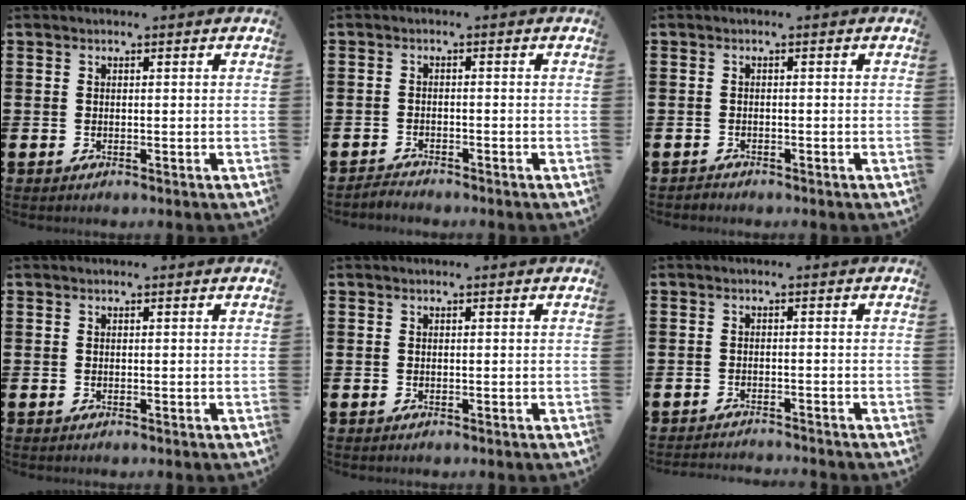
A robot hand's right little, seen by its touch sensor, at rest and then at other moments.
{"total": 1.3, "force": [-1.3, 0.0, 0.0], "torque": [-0.003, 0.002, -0.027]}
{"total": 0.6, "force": [-0.6, 0.2, 0.0], "torque": [-0.001, -0.001, -0.013]}
{"total": 0.0}
{"total": 0.0}
{"total": 1.3, "force": [-1.3, -0.1, 0.0], "torque": [-0.002, 0.002, -0.027]}